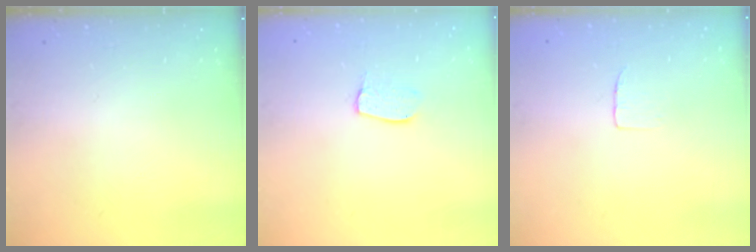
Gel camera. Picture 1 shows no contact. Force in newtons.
{"total": 6.5, "press": 6.5, "slide": 0.4}
{"total": 3.4, "press": 3.4, "slide": 0.3}